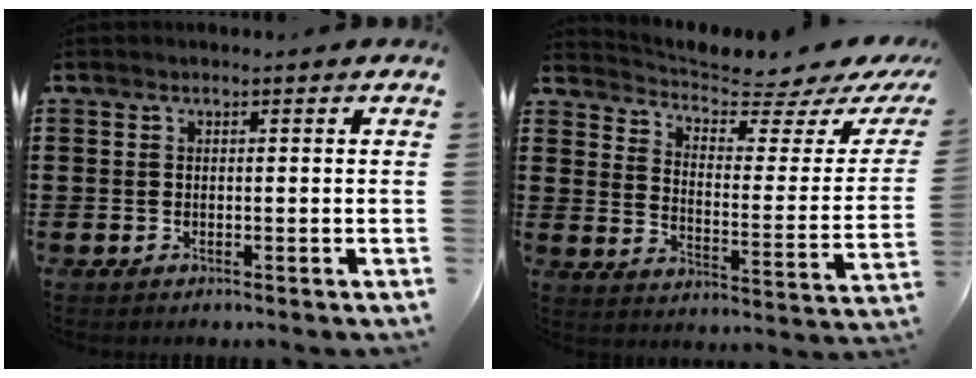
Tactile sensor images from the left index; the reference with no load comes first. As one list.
[{"total": 3.9, "force": [3.4, 0.5, 1.9], "torque": [-0.051, -0.036, 0.050]}]